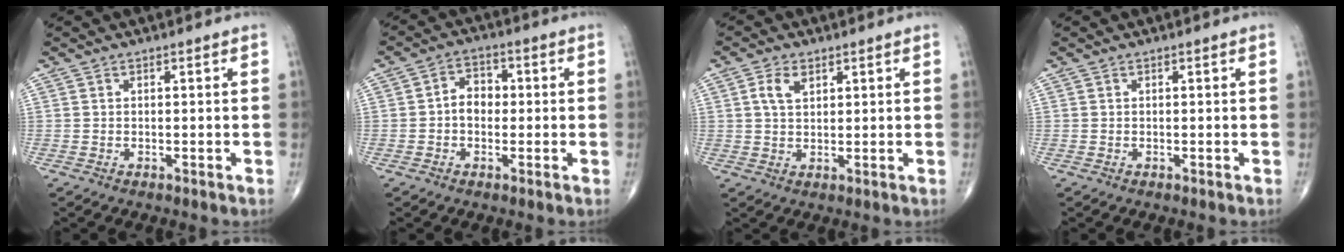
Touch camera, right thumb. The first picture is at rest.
{"total": 4.9, "force": [-0.3, 3.8, 3.1], "torque": [-0.034, 0.019, -0.014]}
{"total": 4.0, "force": [1.7, 2.4, 2.7], "torque": [-0.050, -0.002, 0.033]}
{"total": 0.0}